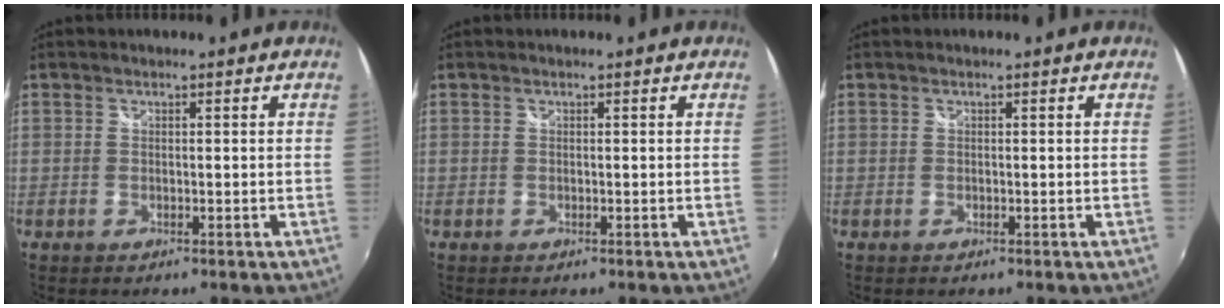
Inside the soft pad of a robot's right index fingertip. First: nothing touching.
{"total": 0.0}
{"total": 0.0}